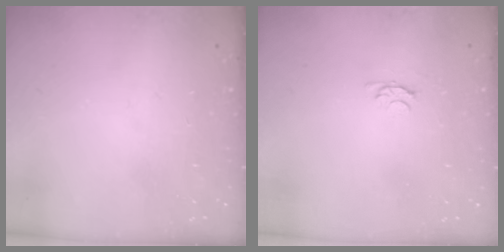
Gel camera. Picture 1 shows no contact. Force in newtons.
{"total": 3.3, "press": 3.2, "slide": 0.5}